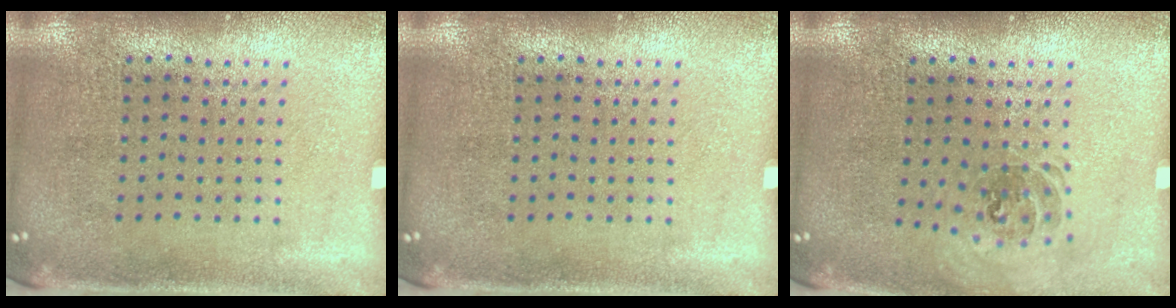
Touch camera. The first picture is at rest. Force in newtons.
{"total": 0.0}
{"total": 0.9, "press": 0.8, "slide": 0.3}